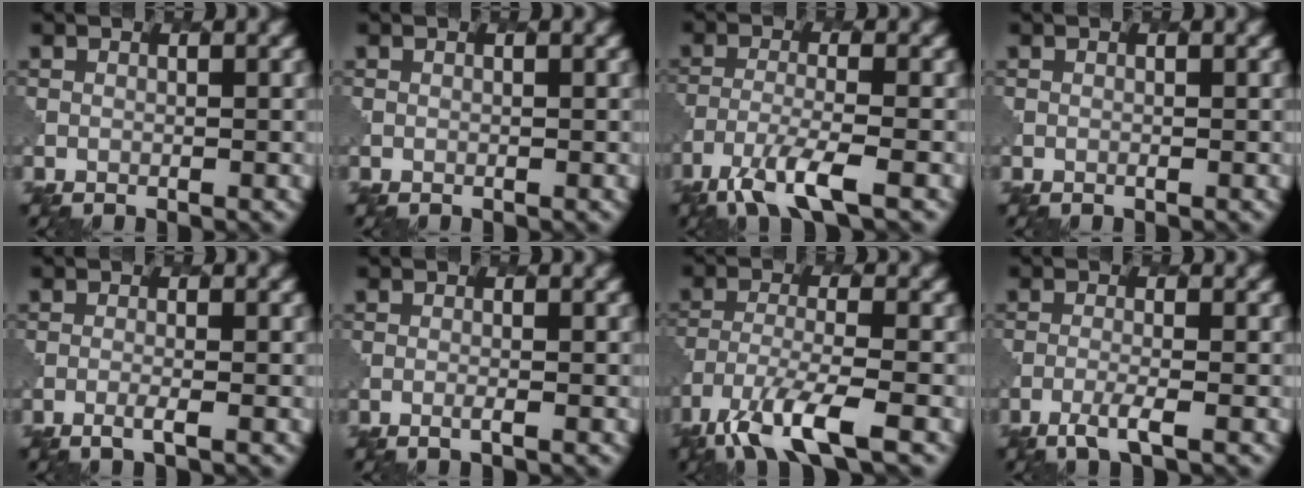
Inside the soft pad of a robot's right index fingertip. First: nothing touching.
{"total": 0.0}
{"total": 5.3, "force": [-3.5, 1.0, 3.8], "torque": [-0.074, -0.010, -0.070]}
{"total": 0.0}
{"total": 1.3, "force": [-0.6, 0.2, 1.1], "torque": [-0.017, 0.002, -0.017]}
{"total": 0.8, "force": [-0.2, 0.2, 0.8], "torque": [-0.011, 0.003, -0.007]}
{"total": 7.2, "force": [-4.6, 1.8, 5.3], "torque": [-0.104, -0.012, -0.089]}
{"total": 2.3, "force": [-1.4, 0.3, 1.8], "torque": [-0.033, -0.001, -0.037]}